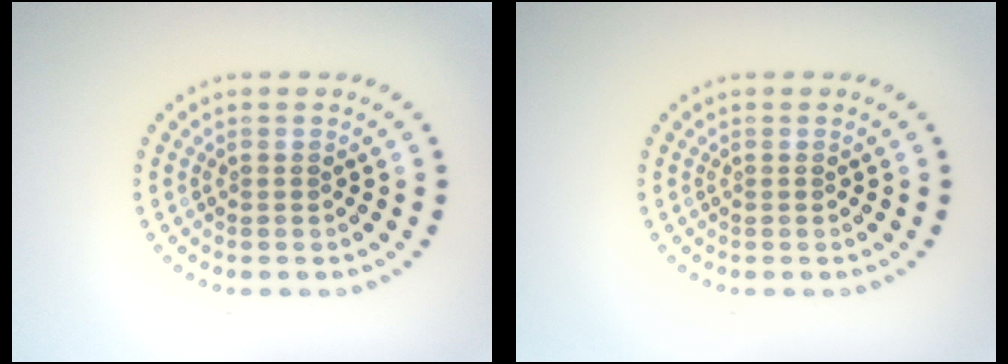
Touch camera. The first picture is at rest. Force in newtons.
{"total": 0.0}